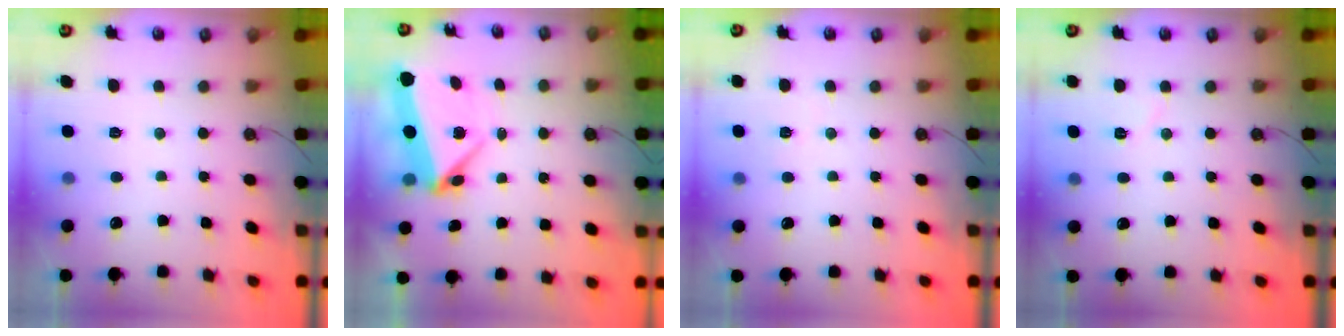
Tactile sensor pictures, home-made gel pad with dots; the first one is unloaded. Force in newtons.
{"total": 5.9, "press": 5.0, "slide": 3.1}
{"total": 2.9, "press": 1.6, "slide": 2.4}
{"total": 5.6, "press": 4.9, "slide": 2.7}